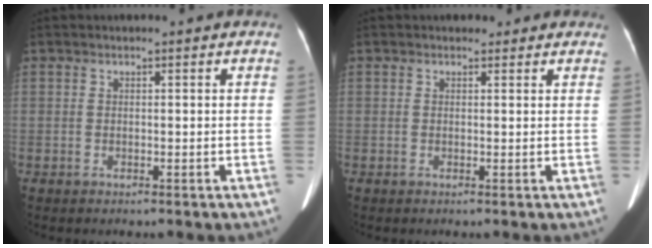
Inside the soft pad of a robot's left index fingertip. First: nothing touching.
{"total": 1.8, "force": [1.3, 1.2, 0.3], "torque": [0.003, 0.007, 0.012]}